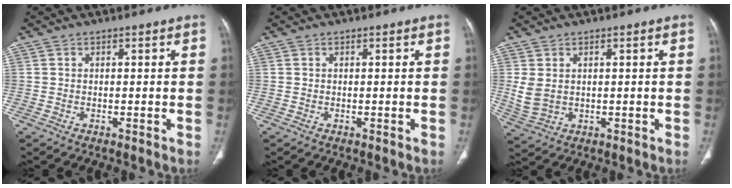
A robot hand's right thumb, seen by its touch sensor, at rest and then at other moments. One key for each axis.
{"total": 0.0}
{"total": 4.5, "fx": 0.9, "fy": 3.2, "fz": 3.1, "tx": -0.071, "ty": -0.002, "tz": 0.030}